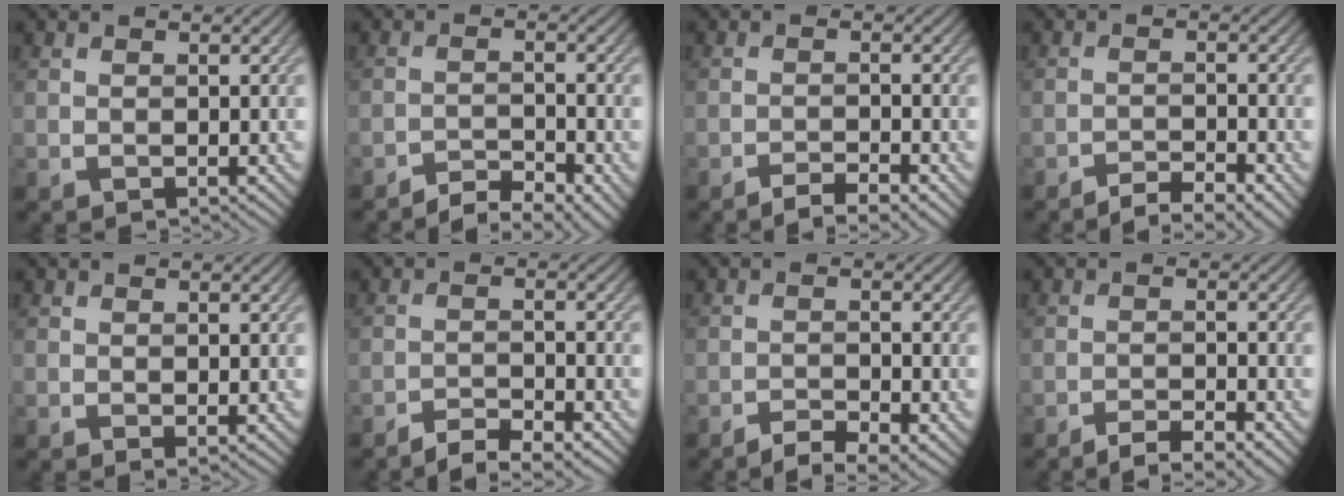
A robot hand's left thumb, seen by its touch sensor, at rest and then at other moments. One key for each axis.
{"total": 4.6, "fx": -3.9, "fy": 1.1, "fz": 2.3, "tx": -0.039, "ty": -0.001, "tz": -0.063}
{"total": 3.3, "fx": -2.5, "fy": 0.5, "fz": 2.1, "tx": -0.032, "ty": 0.003, "tz": -0.047}
{"total": 4.0, "fx": -3.2, "fy": 0.7, "fz": 2.4, "tx": -0.037, "ty": 0.004, "tz": -0.055}
{"total": 0.5, "fx": 0.1, "fy": 0.2, "fz": 0.4, "tx": -0.003, "ty": -0.004, "tz": 0.001}
{"total": 3.9, "fx": -3.3, "fy": 0.6, "fz": 1.9, "tx": -0.033, "ty": 0.002, "tz": -0.064}
{"total": 3.5, "fx": -2.7, "fy": 0.7, "fz": 2.2, "tx": -0.042, "ty": -0.002, "tz": -0.044}
{"total": 3.7, "fx": -2.8, "fy": 0.6, "fz": 2.3, "tx": -0.036, "ty": 0.004, "tz": -0.052}